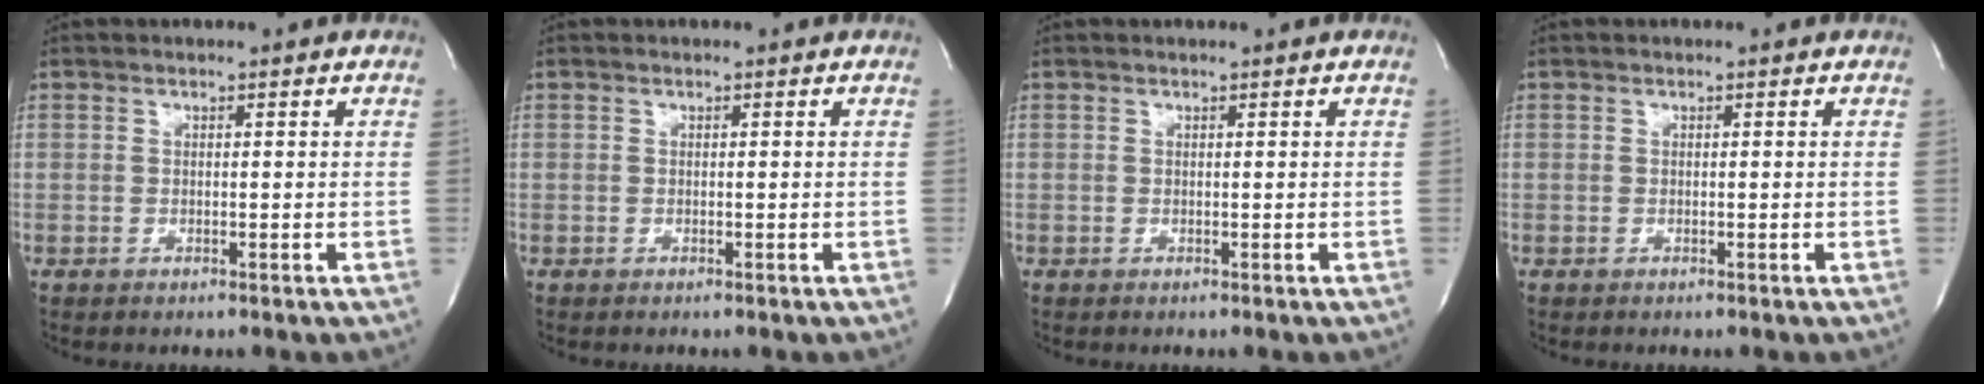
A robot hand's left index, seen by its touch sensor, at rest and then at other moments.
{"total": 0.0}
{"total": 0.0}
{"total": 0.0}